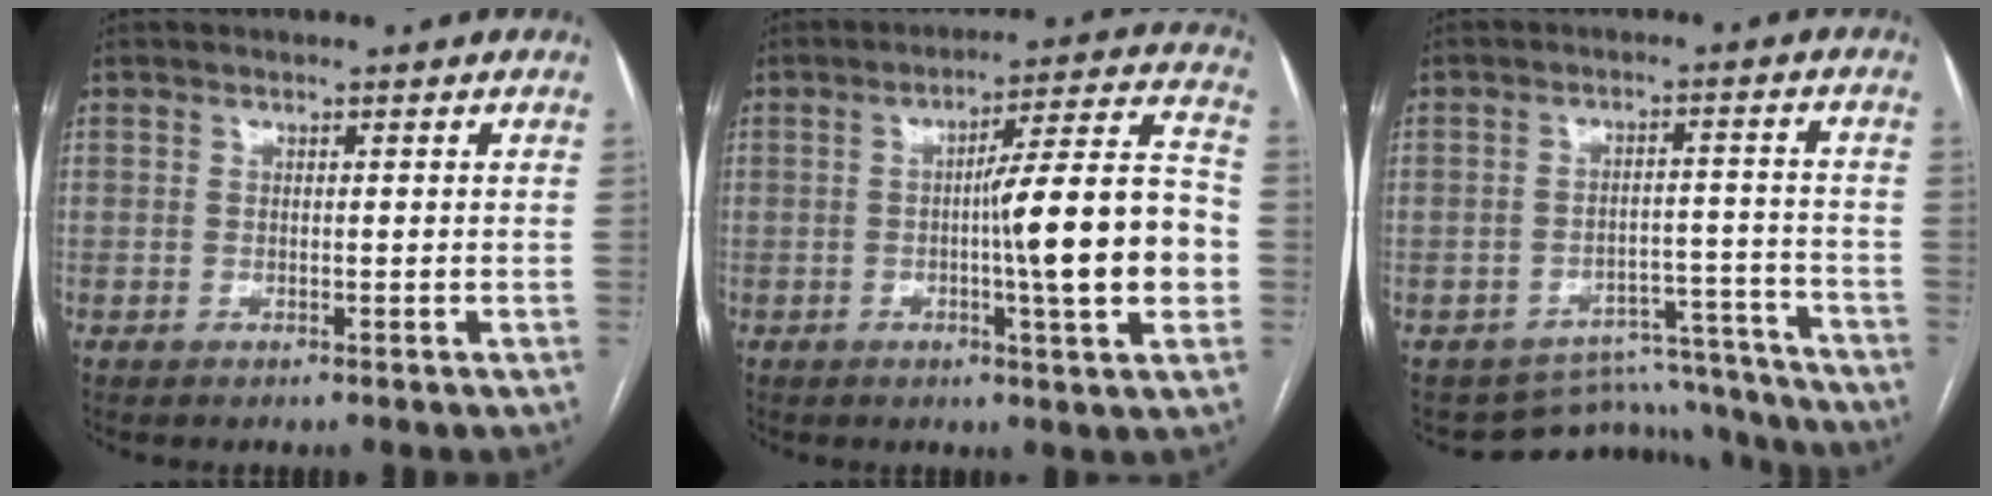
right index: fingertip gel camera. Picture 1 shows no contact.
{"total": 15.1, "force": [-2.2, 0.5, 14.9], "torque": [-0.213, 0.013, -0.034]}
{"total": 11.0, "force": [-10.3, 3.6, -0.6], "torque": [0.028, 0.052, -0.137]}